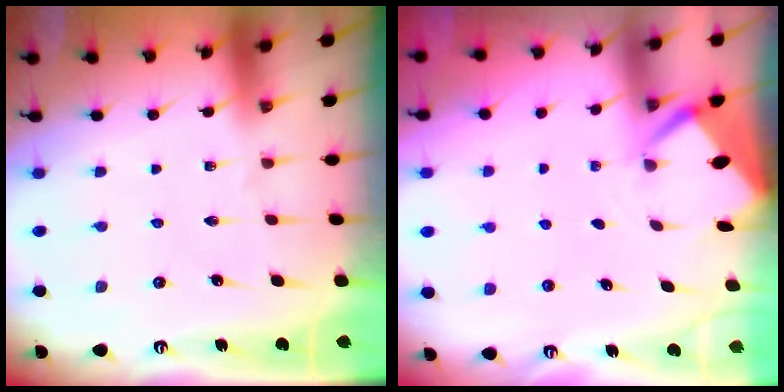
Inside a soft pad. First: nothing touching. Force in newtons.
{"total": 2.6, "press": 2.6, "slide": 0.4}